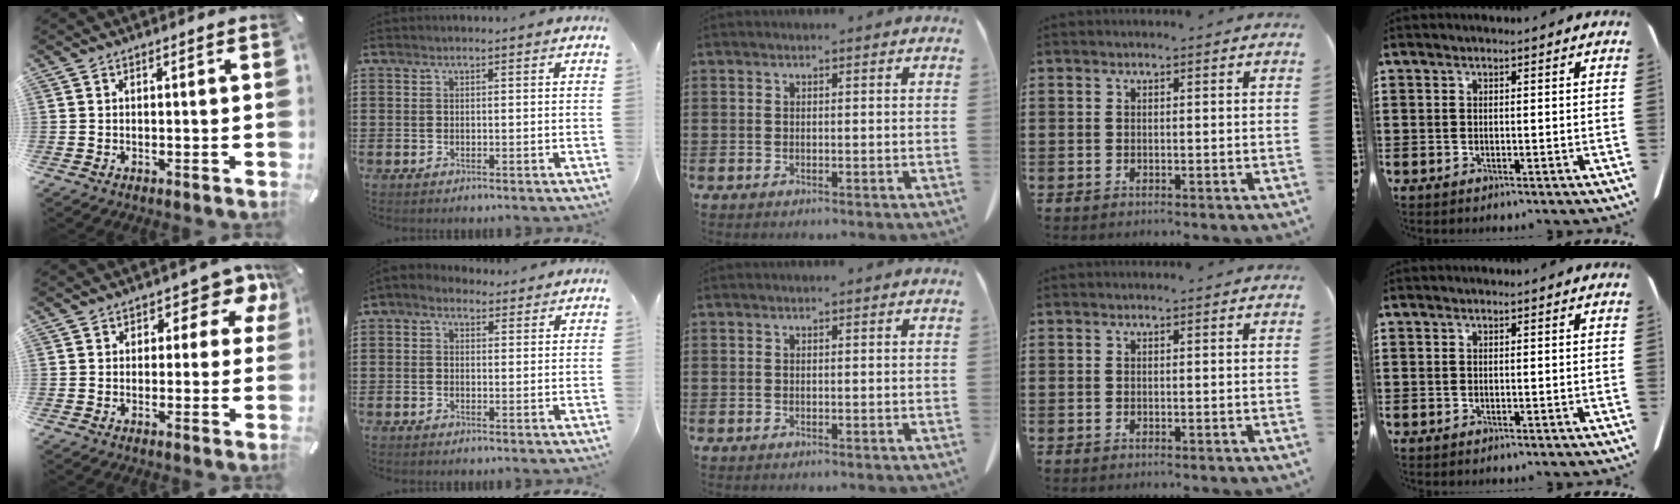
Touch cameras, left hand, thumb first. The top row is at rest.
{"thumb": {"total": 6.7, "force": [2.7, 4.4, 4.3], "torque": [-0.043, -0.013, 0.040]}, "index": {"total": 1.4, "force": [0.5, 1.1, 0.7], "torque": [-0.019, 0.007, 0.009]}}